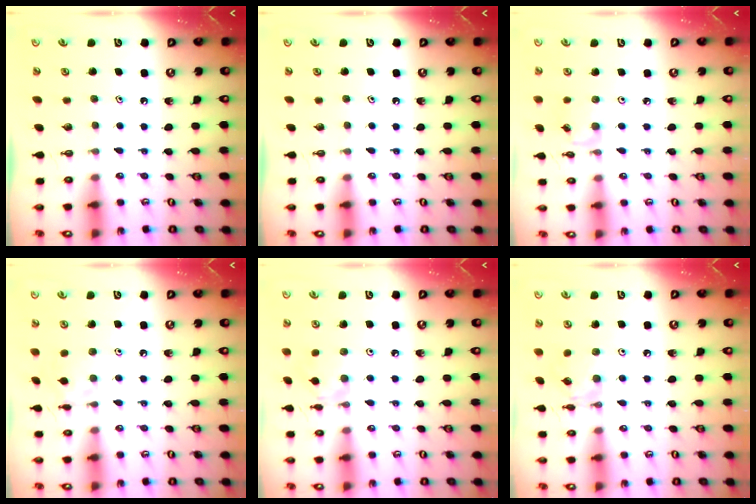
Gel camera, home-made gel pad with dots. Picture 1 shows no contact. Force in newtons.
{"total": 0.0}
{"total": 2.9, "press": 2.9, "slide": 0.1}
{"total": 1.6, "press": 1.6, "slide": 0.2}
{"total": 2.9, "press": 2.9, "slide": 0.2}
{"total": 3.0, "press": 3.0, "slide": 0.1}